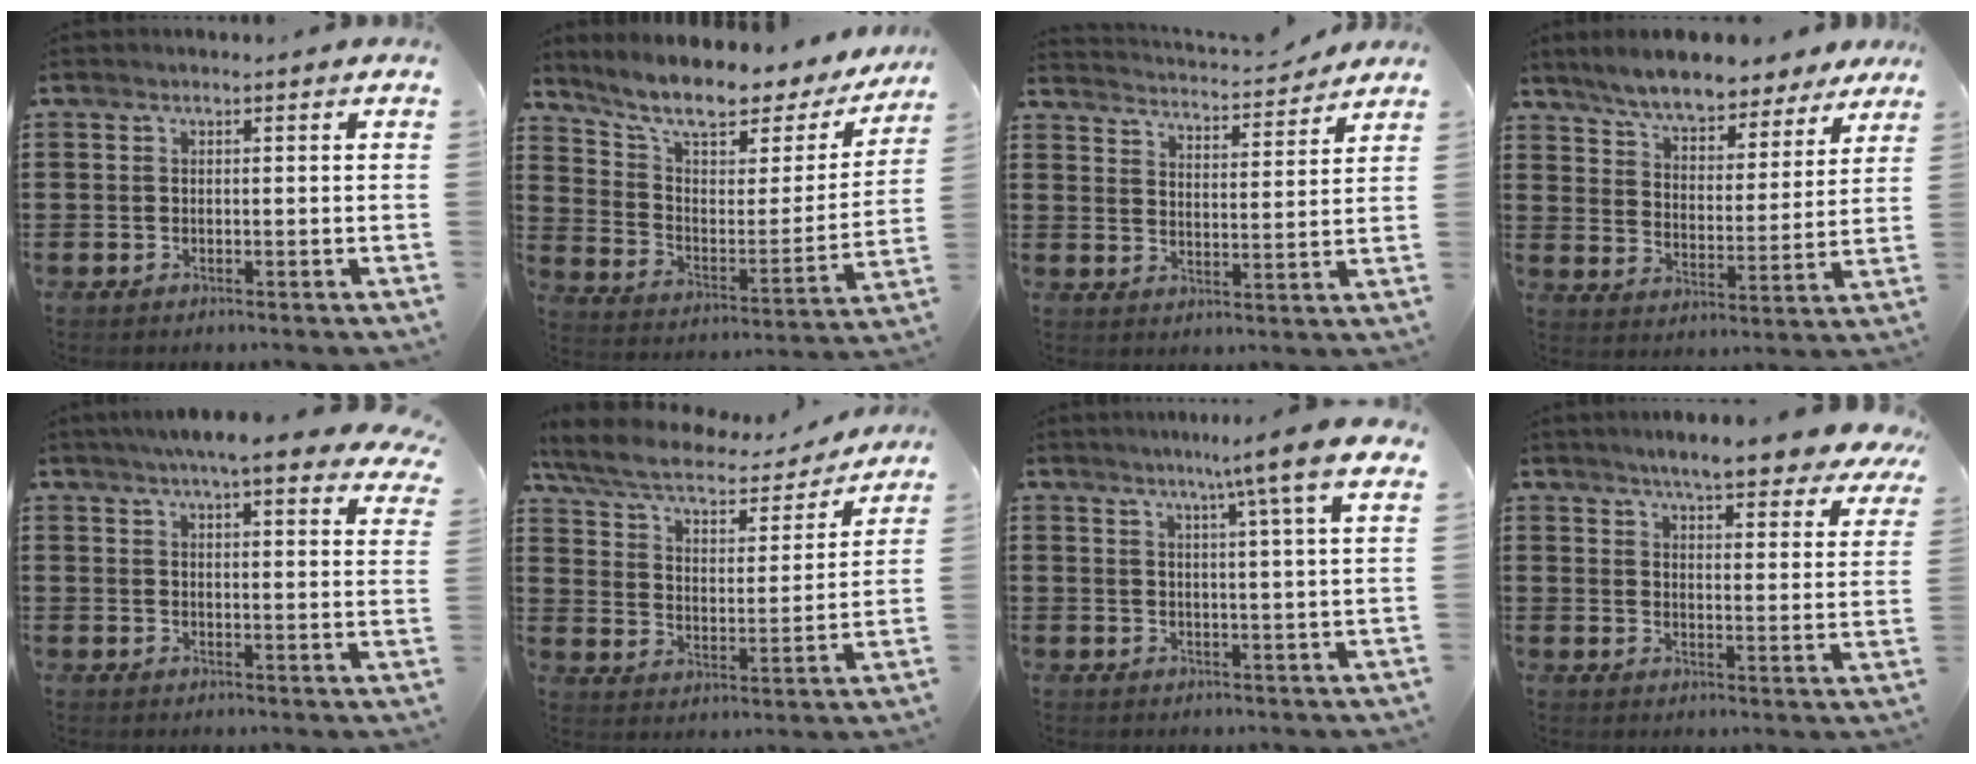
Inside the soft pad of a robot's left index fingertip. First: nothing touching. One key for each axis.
{"total": 9.4, "fx": 7.8, "fy": 2.2, "fz": 4.8, "tx": -0.113, "ty": -0.052, "tz": 0.129}
{"total": 3.4, "fx": 3.4, "fy": -0.2, "fz": 0.4, "tx": -0.028, "ty": -0.029, "tz": 0.052}
{"total": 7.2, "fx": 6.7, "fy": 0.9, "fz": 2.4, "tx": -0.077, "ty": -0.030, "tz": 0.118}
{"total": 6.4, "fx": 5.5, "fy": 0.5, "fz": 3.2, "tx": -0.071, "ty": -0.014, "tz": 0.096}
{"total": 7.3, "fx": 6.1, "fy": 1.8, "fz": 3.7, "tx": -0.098, "ty": -0.034, "tz": 0.102}
{"total": 7.1, "fx": 4.5, "fy": -1.3, "fz": 5.3, "tx": -0.100, "ty": -0.017, "tz": 0.069}
{"total": 6.4, "fx": 5.8, "fy": 0.0, "fz": 2.7, "tx": -0.067, "ty": -0.029, "tz": 0.098}